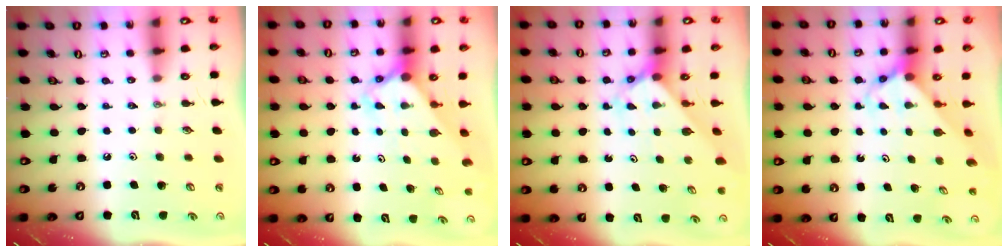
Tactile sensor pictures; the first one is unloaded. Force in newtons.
{"total": 2.7, "press": 2.7, "slide": 0.2}
{"total": 2.4, "press": 2.4, "slide": 0.2}
{"total": 3.7, "press": 3.7, "slide": 0.1}